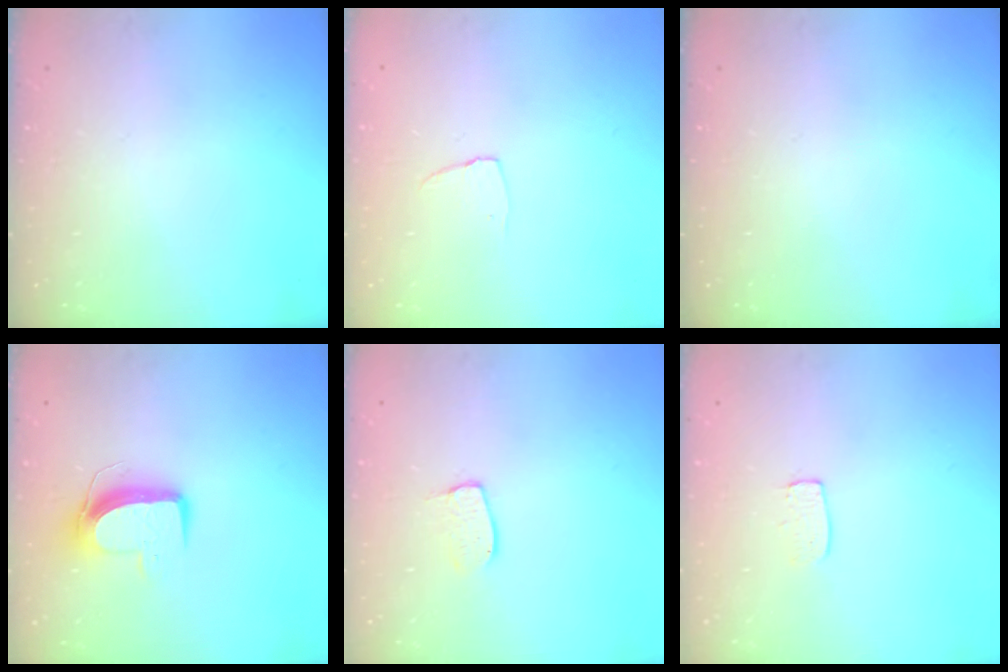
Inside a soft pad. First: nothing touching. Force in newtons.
{"total": 3.5, "press": 3.5, "slide": 0.3}
{"total": 0.0}
{"total": 9.7, "press": 9.7, "slide": 0.6}
{"total": 6.5, "press": 6.5, "slide": 0.4}
{"total": 5.1, "press": 5.1, "slide": 0.4}